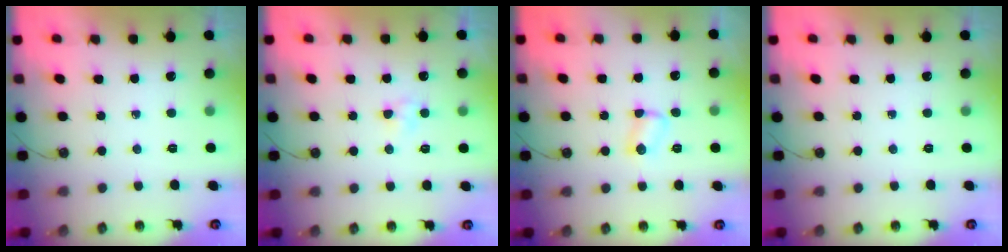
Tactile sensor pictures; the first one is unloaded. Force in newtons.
{"total": 3.0, "press": 2.9, "slide": 0.4}
{"total": 2.9, "press": 2.9, "slide": 0.5}
{"total": 0.0}